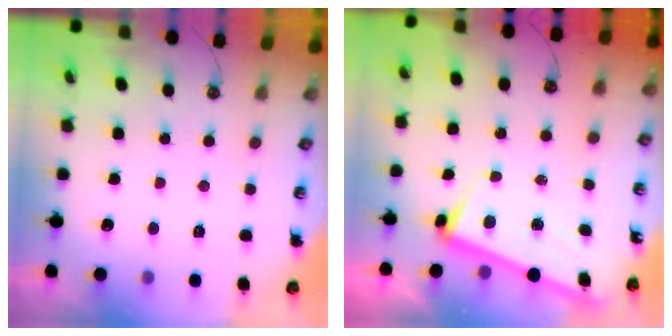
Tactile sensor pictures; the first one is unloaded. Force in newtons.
{"total": 3.3, "press": 3.2, "slide": 1.0}